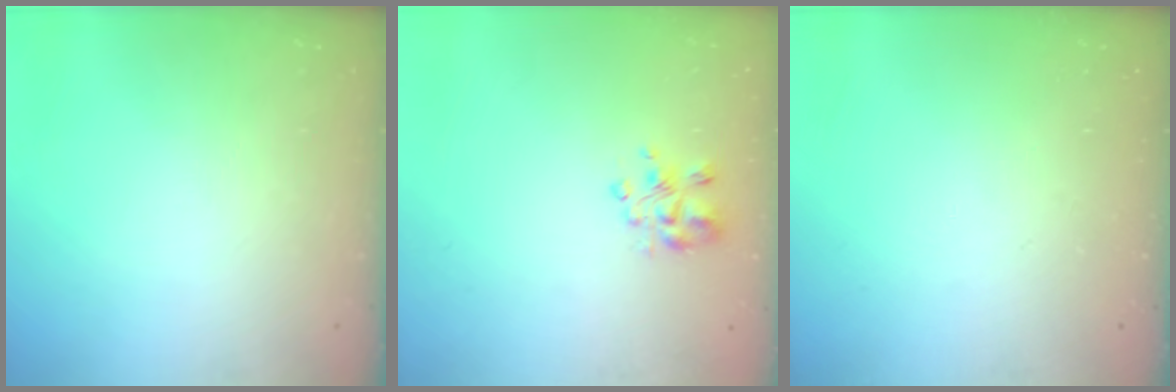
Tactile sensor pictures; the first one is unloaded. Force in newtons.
{"total": 4.4, "press": 4.4, "slide": 0.8}
{"total": 0.0}